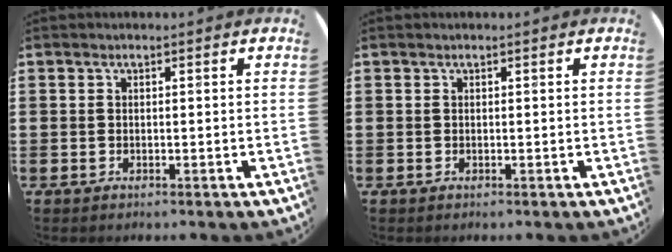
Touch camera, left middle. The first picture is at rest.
{"total": 0.0}